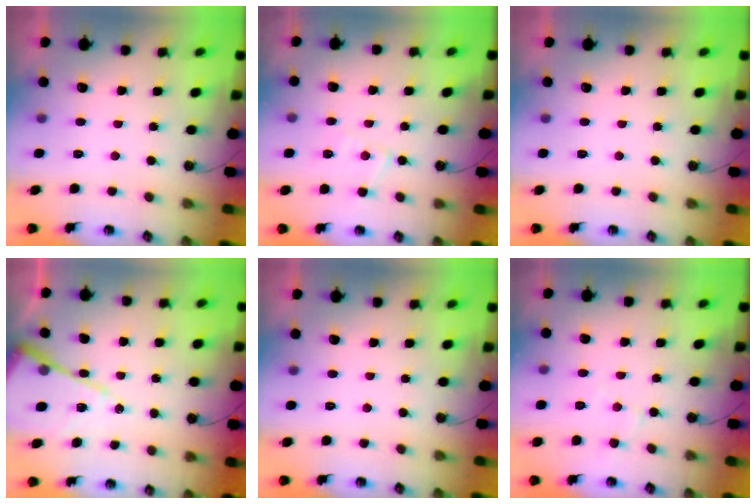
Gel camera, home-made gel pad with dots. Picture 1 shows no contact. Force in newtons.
{"total": 7.6, "press": 7.6, "slide": 0.5}
{"total": 0.0}
{"total": 14.0, "press": 14.0, "slide": 1.4}
{"total": 0.0}
{"total": 5.6, "press": 5.6, "slide": 0.7}